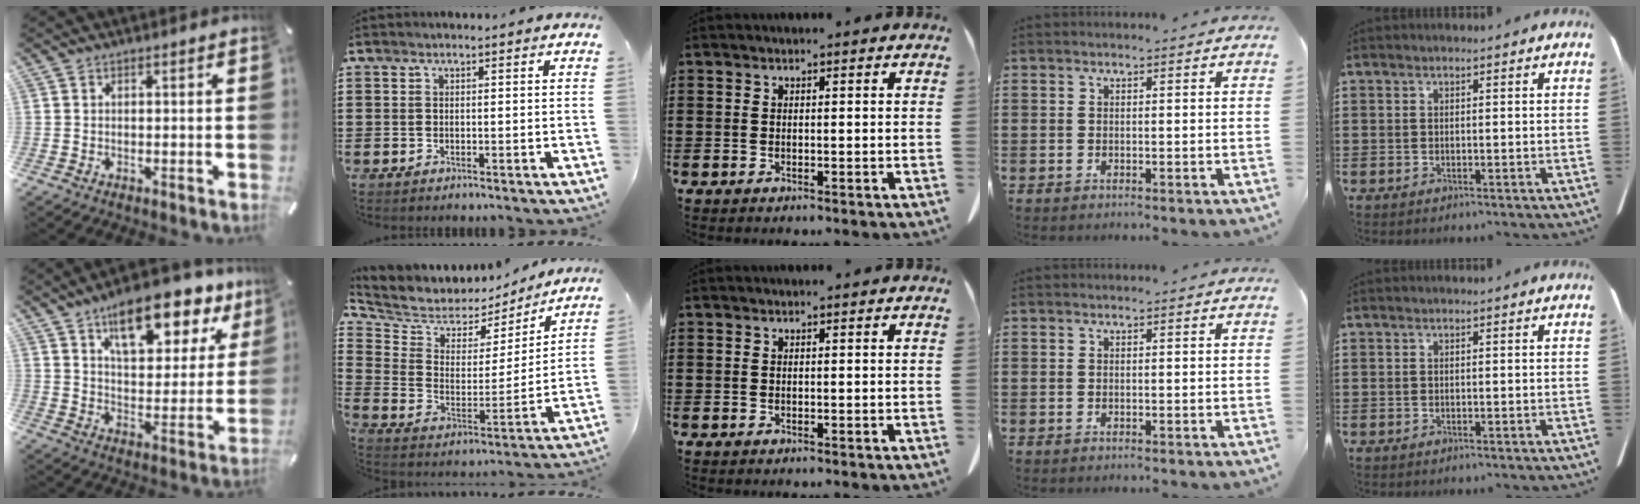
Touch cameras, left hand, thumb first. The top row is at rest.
{"thumb": {"total": 15.8, "force": [11.1, 6.8, 9.0], "torque": [-0.120, -0.068, 0.187]}, "index": {"total": 5.4, "force": [4.8, 2.4, -0.3], "torque": [-0.039, -0.041, 0.079]}}